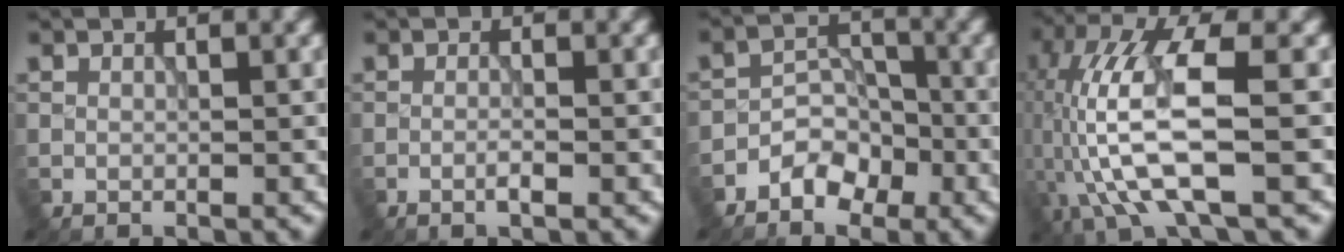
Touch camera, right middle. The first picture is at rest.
{"total": 1.2, "force": [-0.6, 0.1, 1.0], "torque": [-0.018, 0.000, -0.014]}
{"total": 3.4, "force": [-2.3, 2.1, 1.4], "torque": [-0.014, 0.009, -0.045]}
{"total": 10.2, "force": [-1.8, 3.0, 9.6], "torque": [-0.207, 0.011, -0.037]}